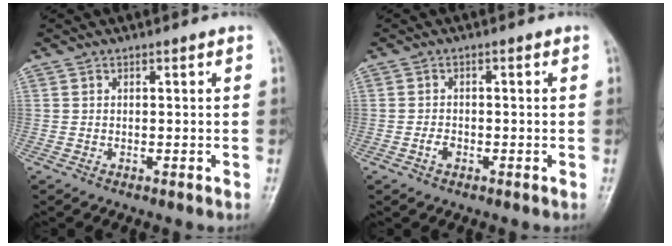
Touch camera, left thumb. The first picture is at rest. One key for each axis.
{"total": 1.8, "fx": -0.9, "fy": 1.2, "fz": 1.1, "tx": -0.019, "ty": 0.006, "tz": -0.019}